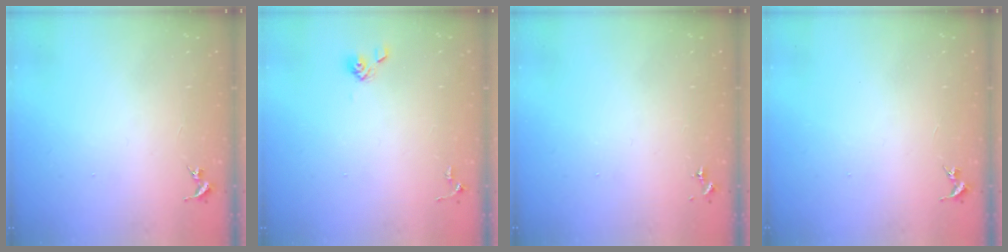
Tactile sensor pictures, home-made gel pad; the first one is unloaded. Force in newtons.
{"total": 4.6, "press": 4.1, "slide": 2.1}
{"total": 0.0}
{"total": 0.0}